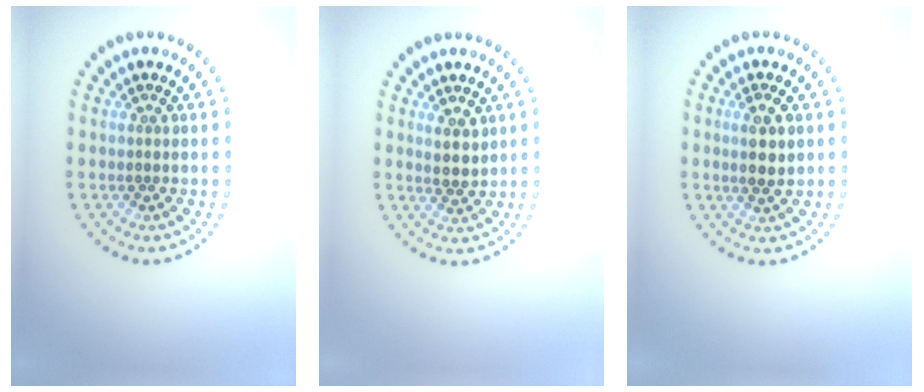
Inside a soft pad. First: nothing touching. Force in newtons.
{"total": 2.1, "press": 1.9, "slide": 0.9}
{"total": 2.4, "press": 2.3, "slide": 0.7}